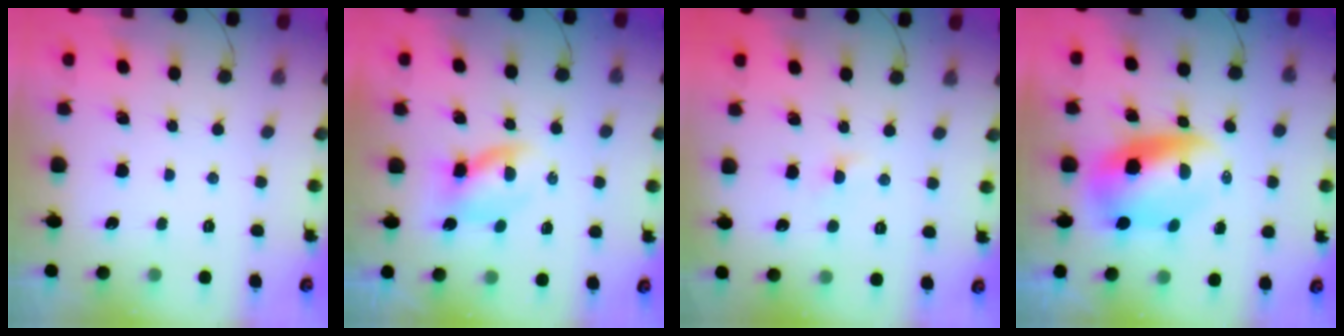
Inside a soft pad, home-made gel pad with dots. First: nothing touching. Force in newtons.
{"total": 3.3, "press": 3.3, "slide": 0.7}
{"total": 1.9, "press": 1.7, "slide": 0.9}
{"total": 8.3, "press": 8.1, "slide": 2.2}